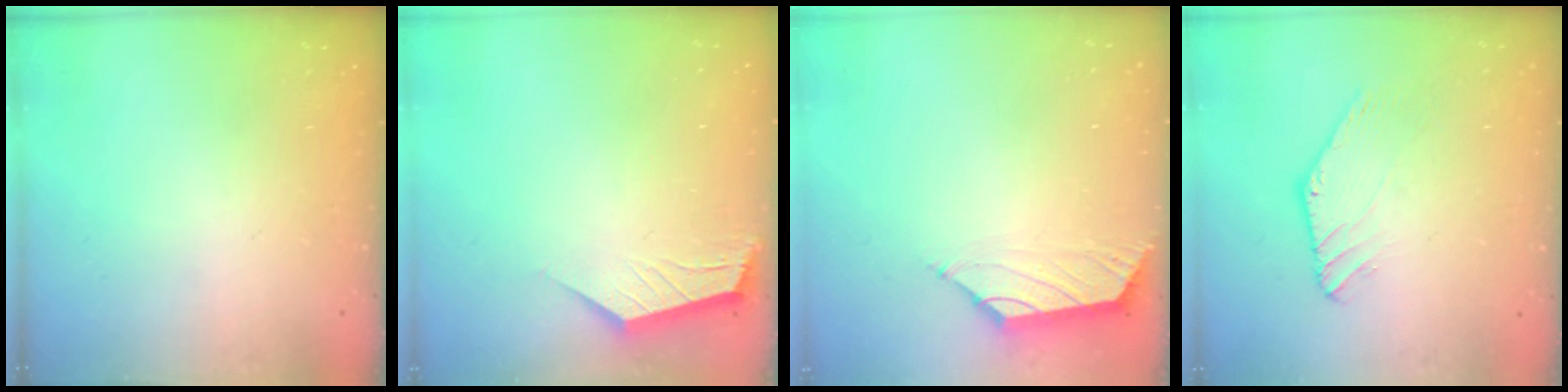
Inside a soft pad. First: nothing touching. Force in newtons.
{"total": 2.8, "press": 2.8, "slide": 0.4}
{"total": 1.5, "press": 1.5, "slide": 0.4}
{"total": 1.4, "press": 1.4, "slide": 0.0}